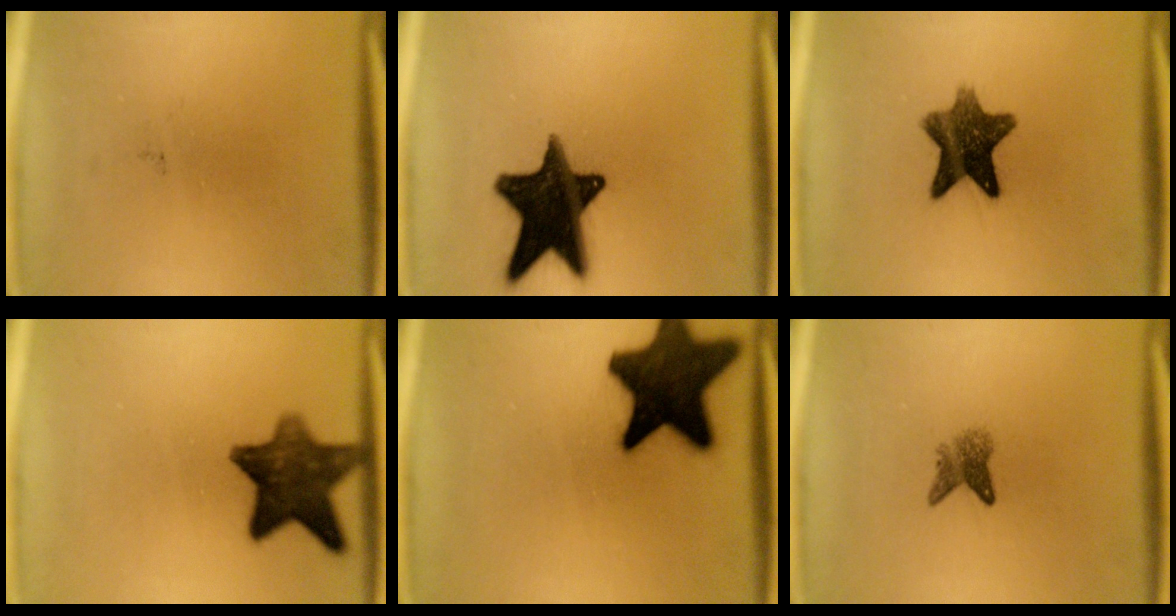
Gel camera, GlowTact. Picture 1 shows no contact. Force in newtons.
{"total": 17.8}
{"total": 10.1}
{"total": 11.0}
{"total": 17.5}
{"total": 2.6}